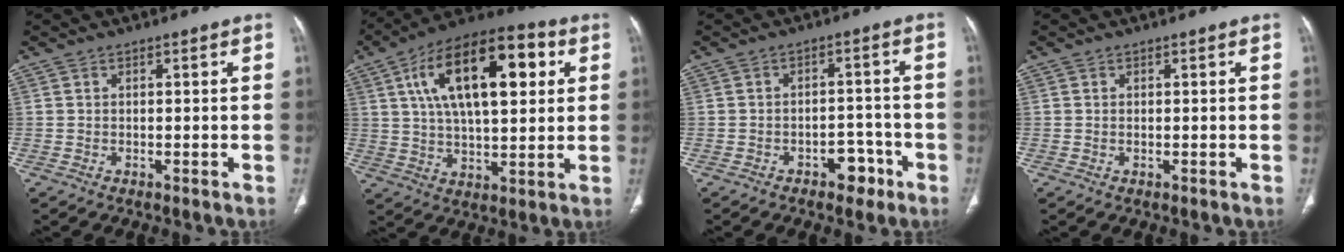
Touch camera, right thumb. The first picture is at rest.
{"total": 22.1, "force": [6.7, 10.1, 18.5], "torque": [-0.290, 0.012, 0.102]}
{"total": 5.2, "force": [-3.0, 3.2, 2.7], "torque": [-0.017, 0.032, -0.040]}
{"total": 0.0}